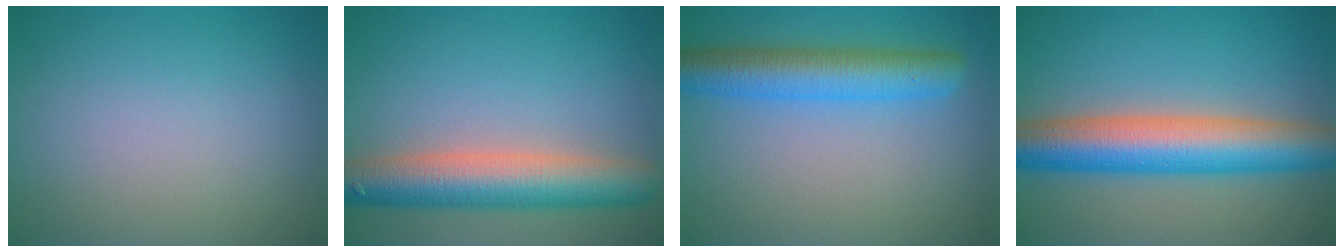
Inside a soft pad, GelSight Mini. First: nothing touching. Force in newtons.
{"total": 7.6, "press": 7.6, "slide": 0.4}
{"total": 5.7, "press": 5.7, "slide": 0.2}
{"total": 9.3, "press": 9.3, "slide": 0.5}